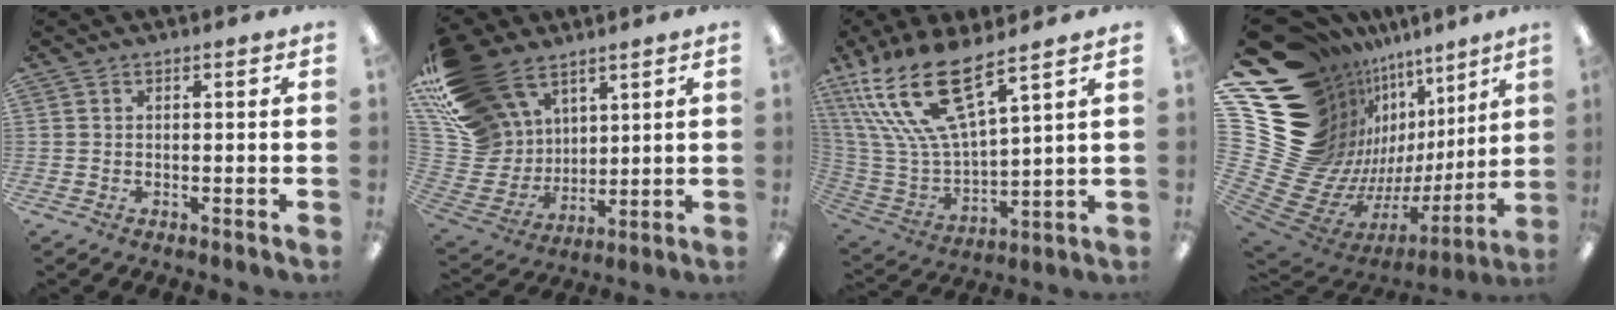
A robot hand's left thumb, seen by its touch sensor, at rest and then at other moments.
{"total": 21.2, "force": [13.4, 13.9, 8.8], "torque": [-0.223, -0.075, 0.270]}
{"total": 20.3, "force": [13.3, 6.5, 13.9], "torque": [-0.310, -0.083, 0.229]}
{"total": 25.3, "force": [8.3, 17.8, 15.9], "torque": [-0.263, -0.161, 0.238]}